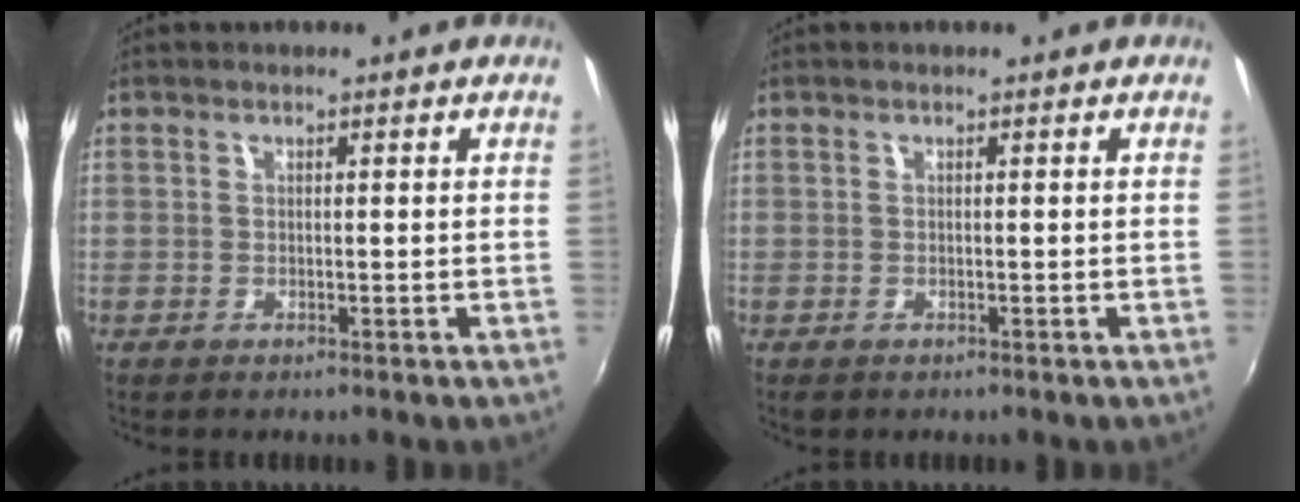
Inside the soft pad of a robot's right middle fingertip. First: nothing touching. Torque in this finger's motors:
{"motor_torque": [0.18, -0.24, 0.00, 0.02]}